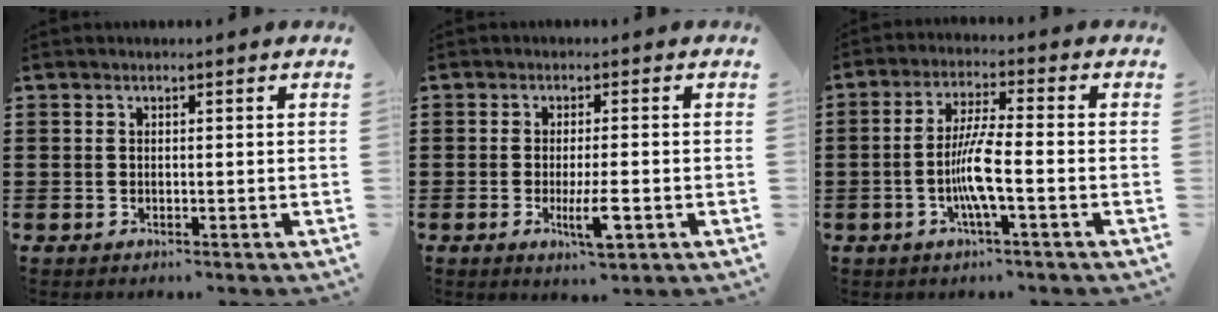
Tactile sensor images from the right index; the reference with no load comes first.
{"total": 5.2, "force": [-1.8, 0.9, 4.8], "torque": [-0.099, -0.017, -0.033]}
{"total": 6.7, "force": [-1.9, 0.6, 6.4], "torque": [-0.139, -0.011, -0.044]}